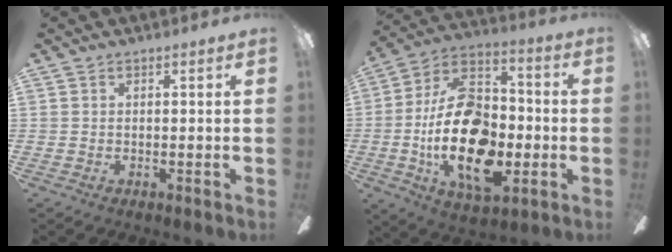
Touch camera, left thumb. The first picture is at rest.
{"total": 23.8, "force": [-5.0, 14.2, 18.5], "torque": [-0.354, 0.020, -0.080]}